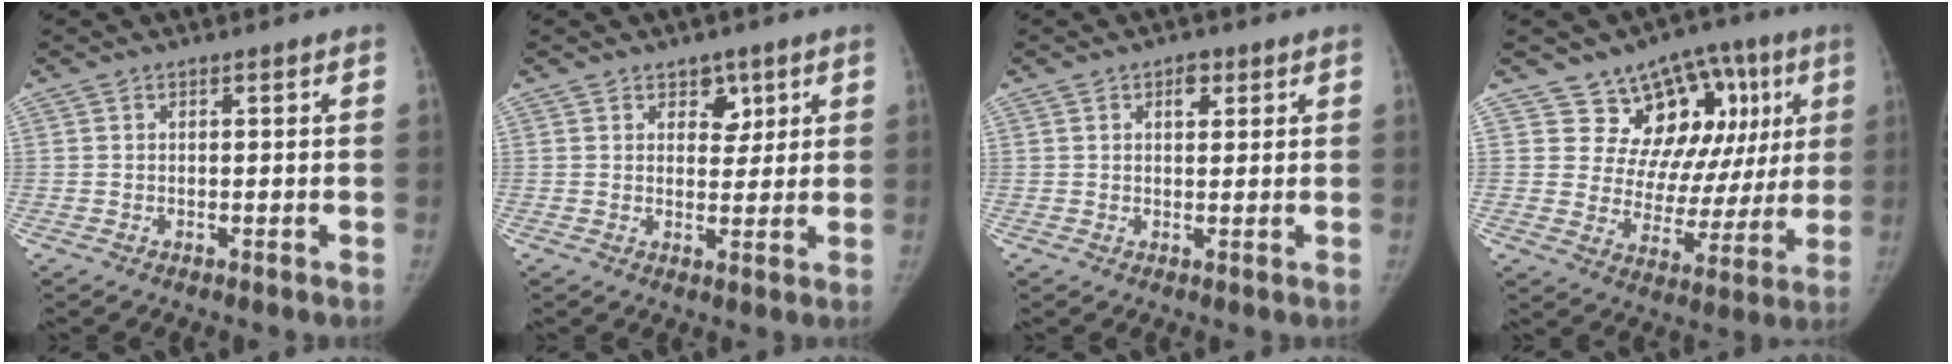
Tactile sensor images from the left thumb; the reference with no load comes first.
{"total": 4.1, "force": [2.3, 2.8, 1.9], "torque": [0.003, -0.014, 0.035]}
{"total": 2.9, "force": [1.5, 1.8, 1.7], "torque": [-0.011, -0.005, 0.020]}
{"total": 17.3, "force": [7.3, 11.9, 10.2], "torque": [-0.063, -0.010, 0.113]}